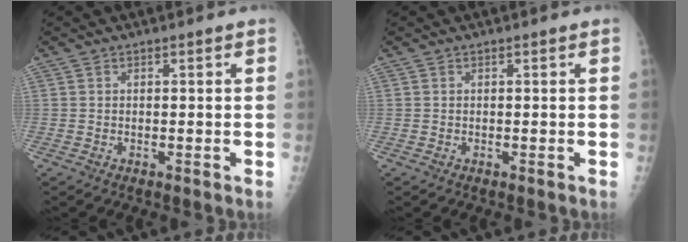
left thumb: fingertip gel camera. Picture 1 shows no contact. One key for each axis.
{"total": 0.0}